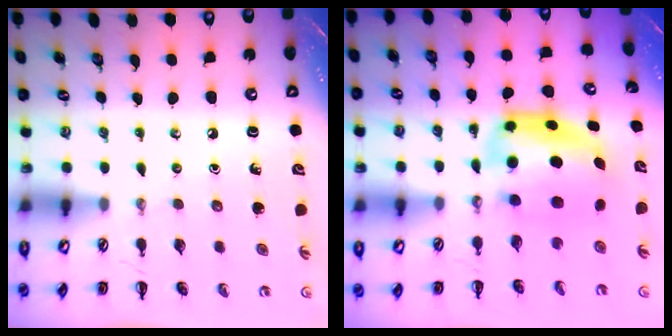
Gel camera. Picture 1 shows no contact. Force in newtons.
{"total": 6.1, "press": 6.0, "slide": 1.4}